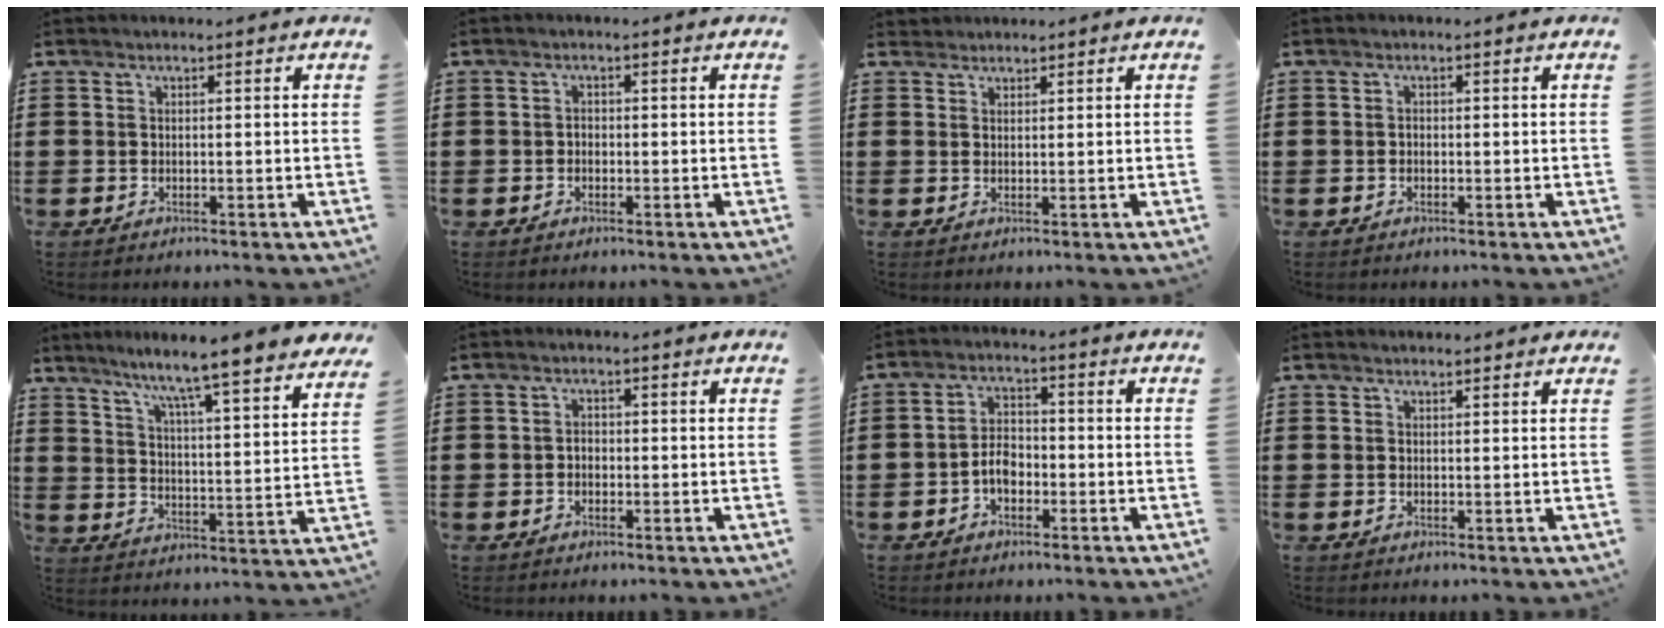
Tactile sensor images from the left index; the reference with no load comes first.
{"total": 1.0, "force": [-0.5, 0.6, 0.5], "torque": [-0.014, 0.000, -0.011]}
{"total": 1.3, "force": [1.2, 0.4, -0.1], "torque": [-0.003, 0.002, 0.026]}
{"total": 0.6, "force": [-0.4, 0.4, 0.3], "torque": [-0.008, -0.001, -0.007]}
{"total": 6.5, "force": [5.9, -1.4, 2.5], "torque": [-0.066, -0.058, 0.087]}
{"total": 1.3, "force": [-0.3, 0.9, 0.9], "torque": [-0.020, 0.003, -0.008]}
{"total": 3.7, "force": [-1.5, 2.3, 2.6], "torque": [-0.063, 0.001, -0.035]}
{"total": 0.9, "force": [0.9, 0.3, 0.0], "torque": [-0.003, 0.003, 0.016]}